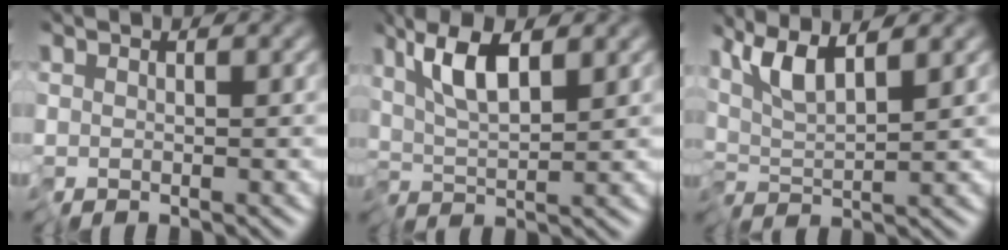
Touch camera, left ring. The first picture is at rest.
{"total": 4.6, "force": [2.0, 0.8, 4.0], "torque": [-0.082, 0.004, 0.038]}
{"total": 4.4, "force": [2.8, 0.2, 3.3], "torque": [-0.065, 0.008, 0.055]}